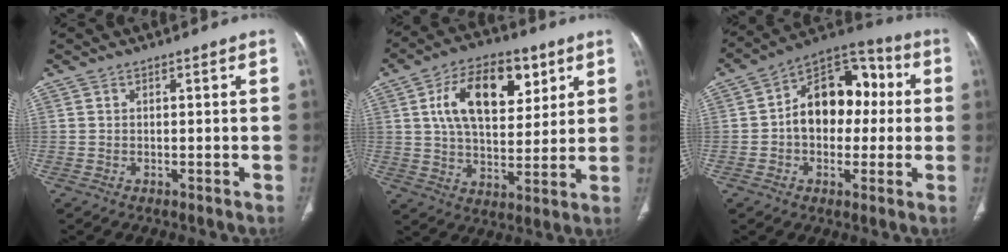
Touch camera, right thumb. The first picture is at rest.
{"total": 16.9, "force": [6.2, 9.6, 12.5], "torque": [-0.171, -0.013, 0.105]}
{"total": 16.0, "force": [0.8, 11.0, 11.6], "torque": [-0.128, 0.042, 0.000]}